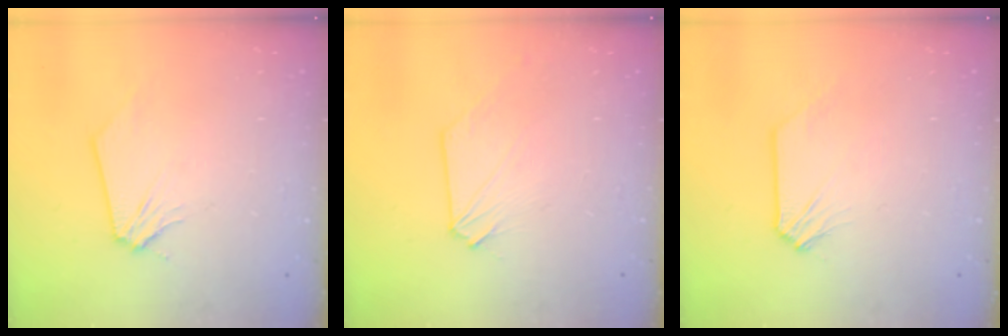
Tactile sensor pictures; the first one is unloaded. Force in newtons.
{"total": 0.0}
{"total": 0.0}